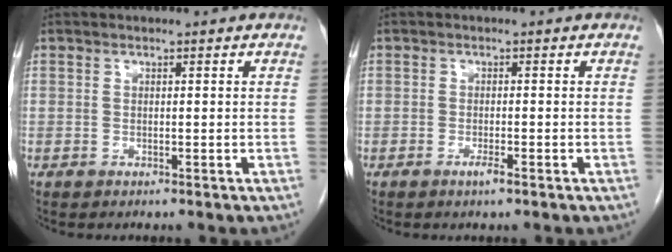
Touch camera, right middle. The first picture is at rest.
{"total": 1.3, "force": [-0.9, 0.1, 1.0], "torque": [-0.019, -0.001, -0.014]}